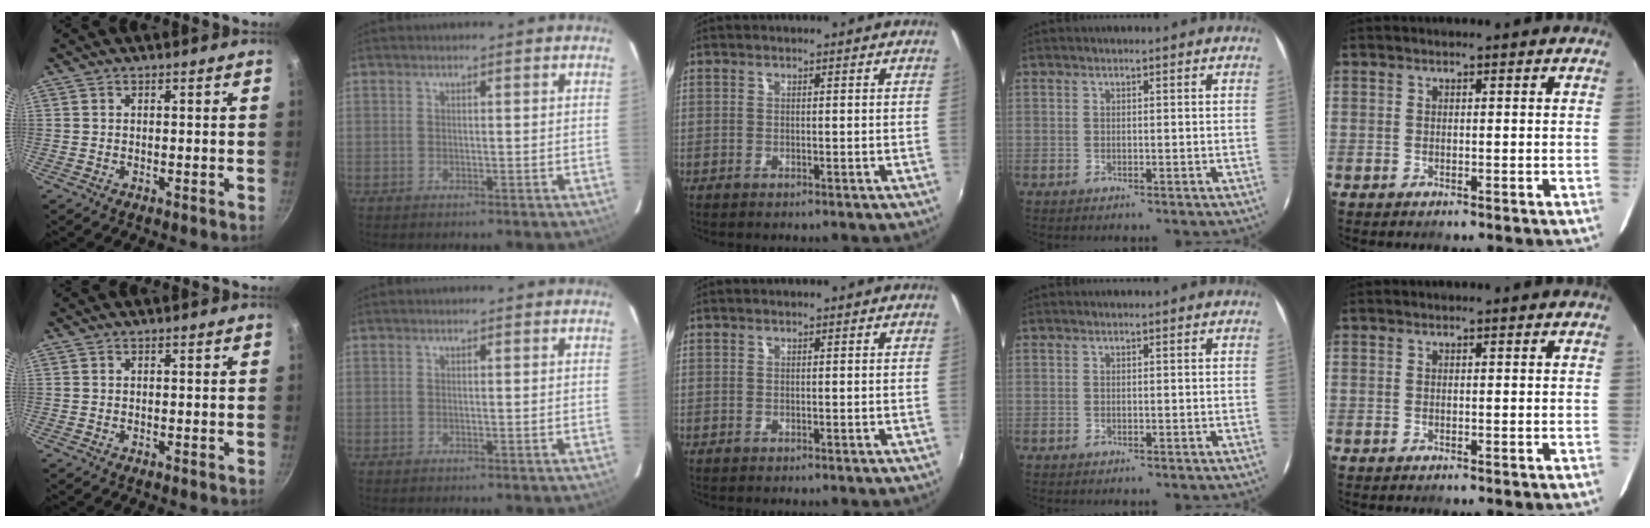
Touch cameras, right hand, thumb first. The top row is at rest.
{}